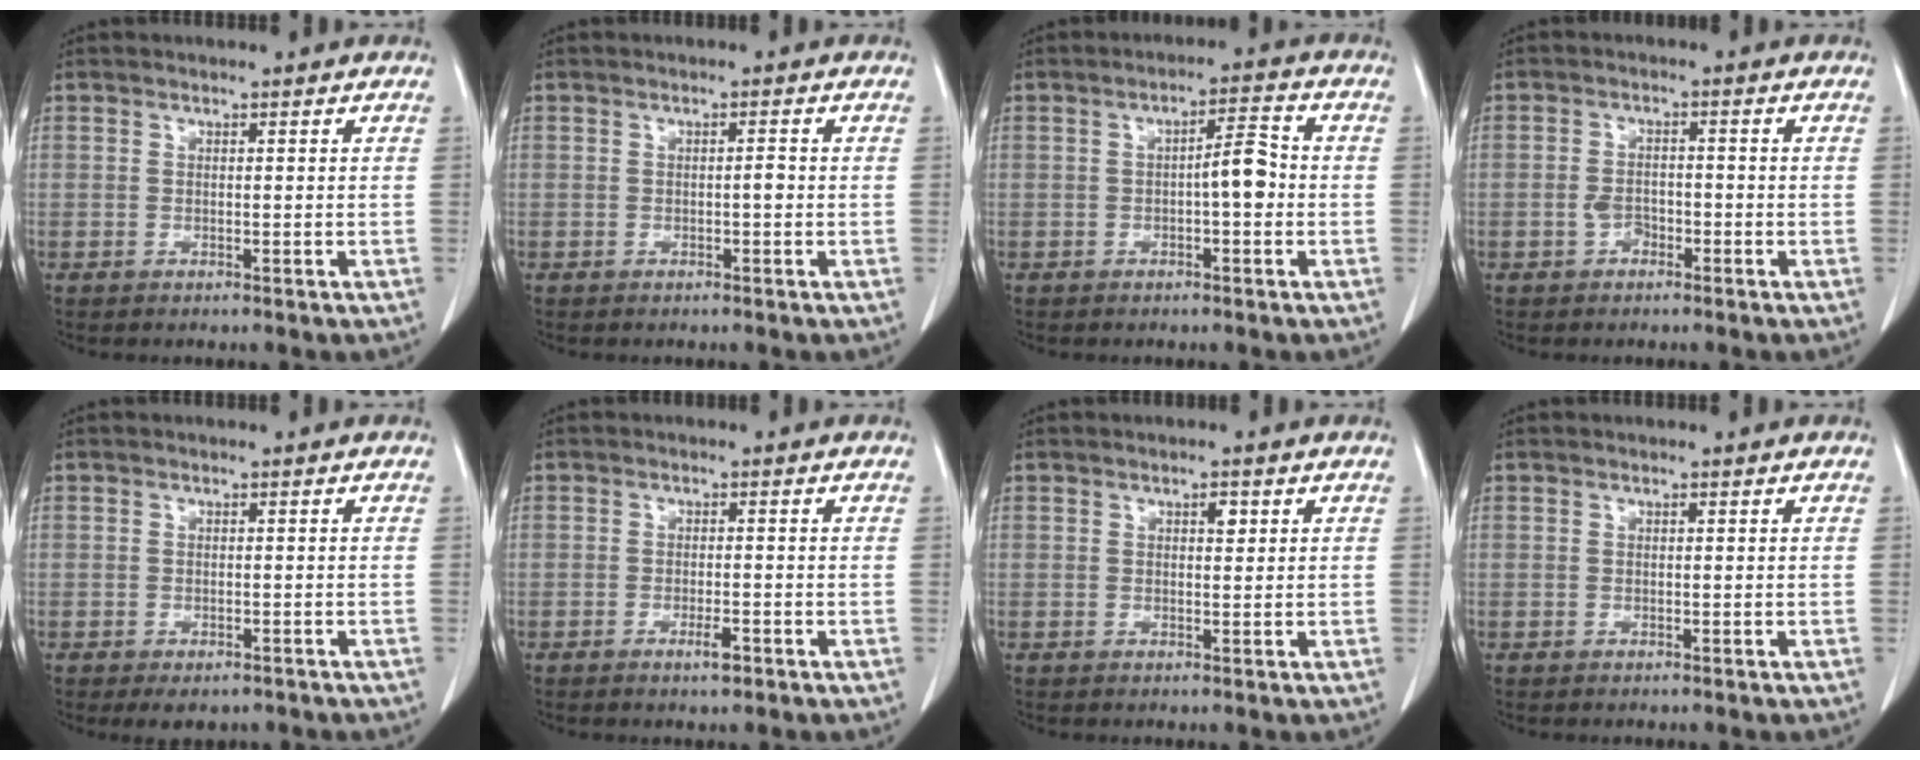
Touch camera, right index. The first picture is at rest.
{"total": 1.0, "force": [-0.2, 0.1, 1.0], "torque": [-0.014, 0.002, -0.004]}
{"total": 4.7, "force": [-0.6, 0.9, 4.5], "torque": [-0.067, 0.014, -0.010]}
{"total": 2.4, "force": [-1.2, 1.4, 1.4], "torque": [-0.024, 0.005, -0.020]}
{"total": 3.4, "force": [-2.5, 1.8, 1.3], "torque": [-0.010, -0.001, -0.028]}
{"total": 2.2, "force": [-1.3, 0.4, 1.7], "torque": [-0.029, -0.001, -0.019]}
{"total": 1.4, "force": [0.6, 0.6, 1.2], "torque": [-0.020, 0.001, 0.010]}
{"total": 0.0}